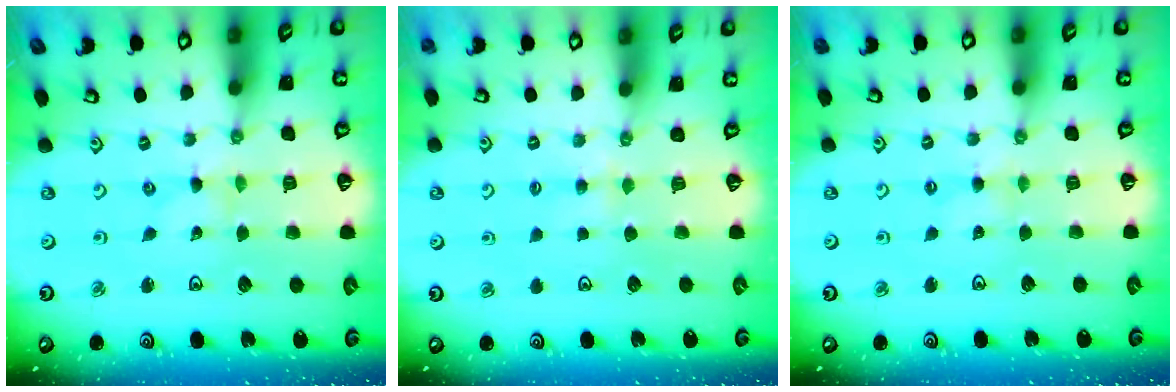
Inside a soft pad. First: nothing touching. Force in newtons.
{"total": 3.3, "press": 3.3, "slide": 0.5}
{"total": 1.9, "press": 1.9, "slide": 0.3}